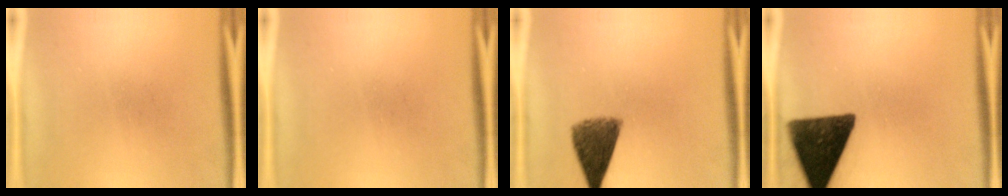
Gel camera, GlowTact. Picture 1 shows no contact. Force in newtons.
{"total": 0.0}
{"total": 7.8}
{"total": 15.5}